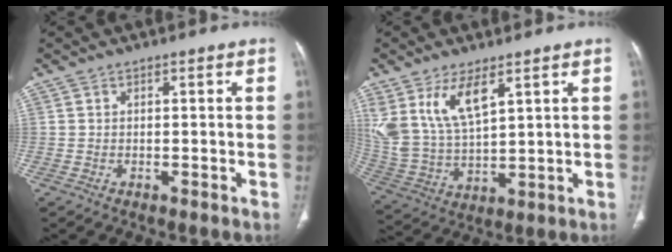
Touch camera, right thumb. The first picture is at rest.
{"total": 13.1, "force": [6.8, 5.9, 9.6], "torque": [-0.192, -0.027, 0.152]}